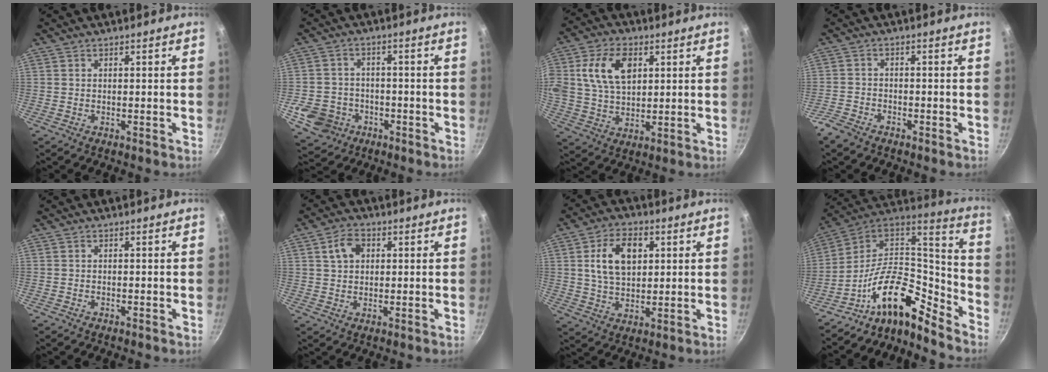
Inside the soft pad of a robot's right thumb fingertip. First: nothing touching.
{"total": 8.7, "force": [-3.6, 7.3, 3.2], "torque": [-0.045, 0.028, -0.053]}
{"total": 12.3, "force": [3.5, 8.0, 8.6], "torque": [-0.148, 0.000, 0.064]}
{"total": 4.0, "force": [-3.3, 1.8, 1.5], "torque": [-0.042, 0.021, -0.068]}
{"total": 0.0}
{"total": 4.9, "force": [1.5, 3.7, 3.0], "torque": [-0.037, 0.007, 0.021]}
{"total": 10.9, "force": [2.8, 7.0, 7.9], "torque": [-0.118, -0.001, 0.047]}
{"total": 17.2, "force": [-10.9, 7.6, 11.0], "torque": [-0.156, 0.093, -0.215]}